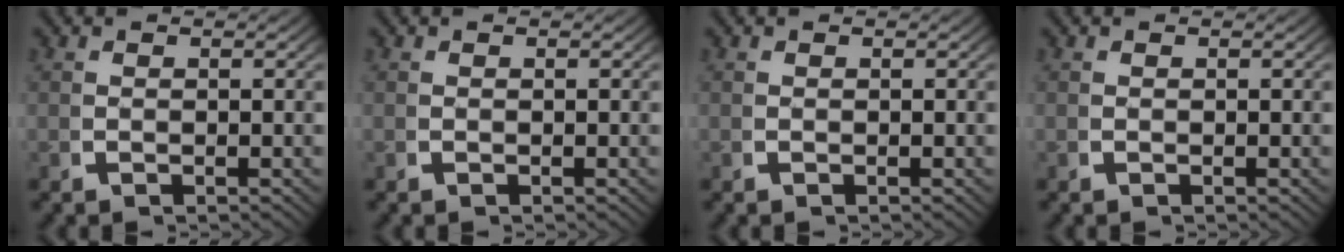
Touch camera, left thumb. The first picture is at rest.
{"total": 0.0}
{"total": 0.0}
{"total": 0.0}